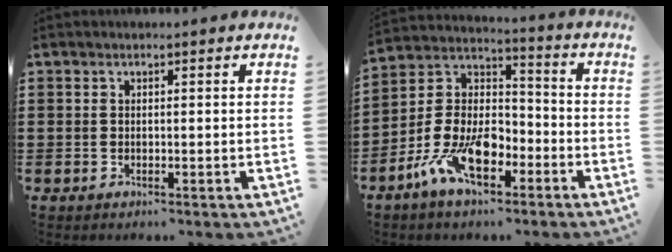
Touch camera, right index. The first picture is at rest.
{"total": 11.2, "force": [-6.2, 5.9, 7.3], "torque": [-0.180, 0.000, -0.124]}